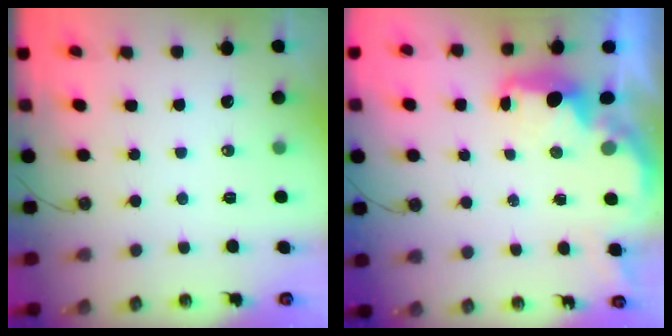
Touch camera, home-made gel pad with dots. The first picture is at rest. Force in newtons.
{"total": 2.8, "press": 2.7, "slide": 0.4}